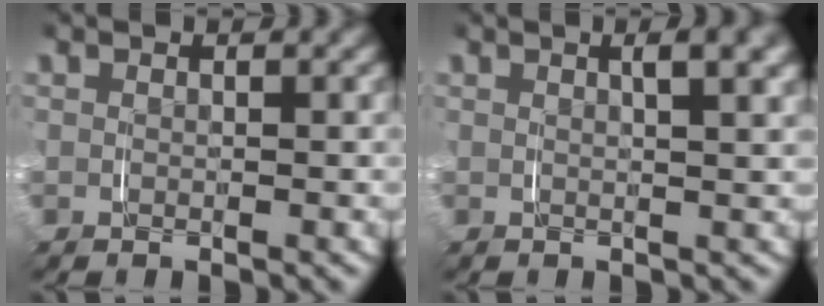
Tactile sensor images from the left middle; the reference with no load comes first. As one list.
[{"total": 3.0, "force": [2.0, 0.2, 2.3], "torque": [-0.016, 0.018, 0.028]}]